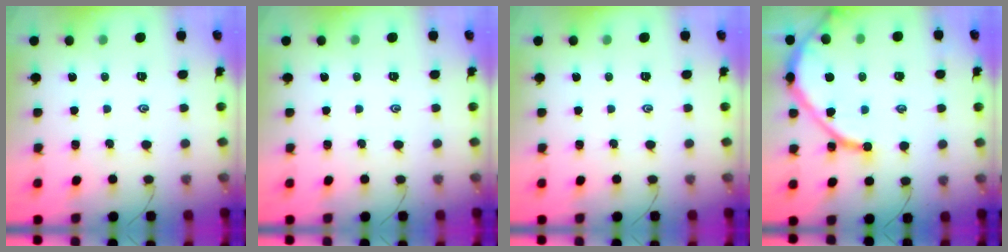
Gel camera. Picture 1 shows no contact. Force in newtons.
{"total": 0.0}
{"total": 0.0}
{"total": 12.3, "press": 12.3, "slide": 1.1}